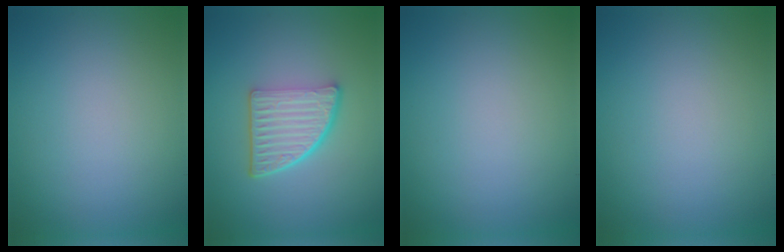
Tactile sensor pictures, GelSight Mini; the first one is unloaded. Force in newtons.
{"total": 5.3, "press": 3.9, "slide": 3.7}
{"total": 0.0}
{"total": 0.0}